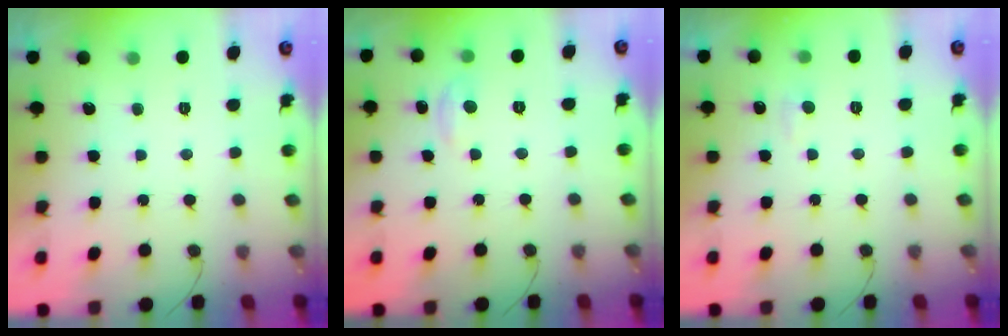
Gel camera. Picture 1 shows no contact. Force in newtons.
{"total": 2.7, "press": 2.7, "slide": 0.4}
{"total": 3.3, "press": 3.3, "slide": 0.4}